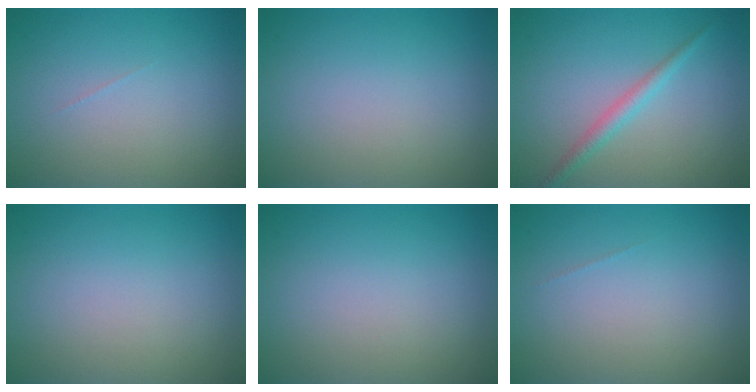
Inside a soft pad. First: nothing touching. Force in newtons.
{"total": 0.0}
{"total": 1.8, "press": 1.8, "slide": 0.0}
{"total": 0.0}
{"total": 0.0}
{"total": 0.0}